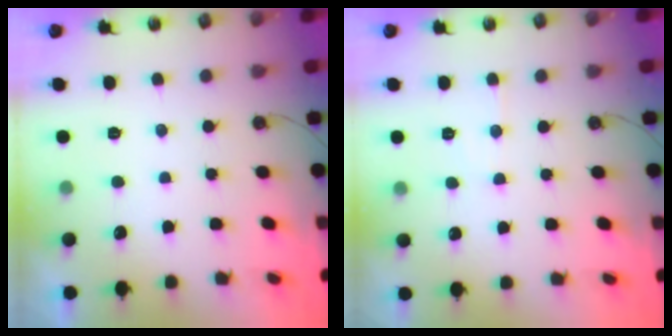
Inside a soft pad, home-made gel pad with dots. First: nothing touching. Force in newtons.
{"total": 5.6, "press": 5.6, "slide": 0.8}